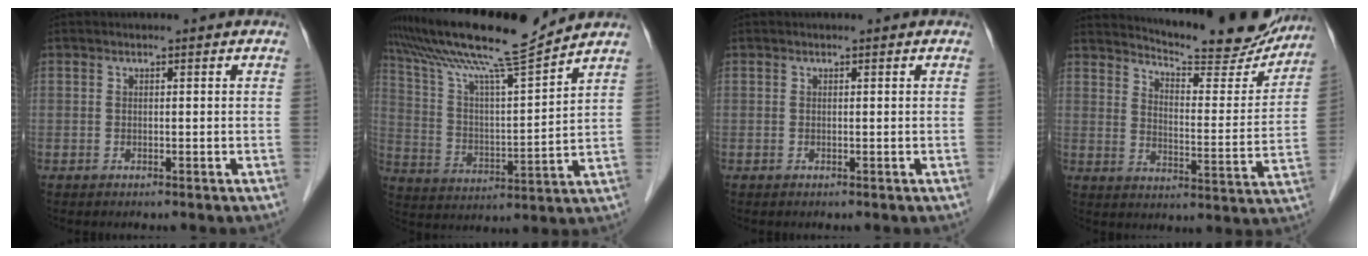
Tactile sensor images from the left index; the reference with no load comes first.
{"total": 15.5, "force": [13.5, -1.0, 7.5], "torque": [-0.145, -0.001, 0.240]}
{"total": 0.0}
{"total": 18.8, "force": [17.5, 2.5, 6.2], "torque": [-0.090, -0.048, 0.228]}